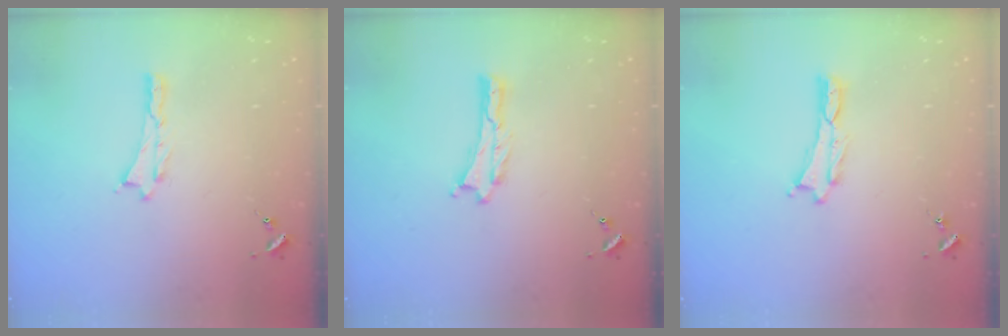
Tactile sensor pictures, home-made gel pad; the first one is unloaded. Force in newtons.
{"total": 0.0}
{"total": 0.0}